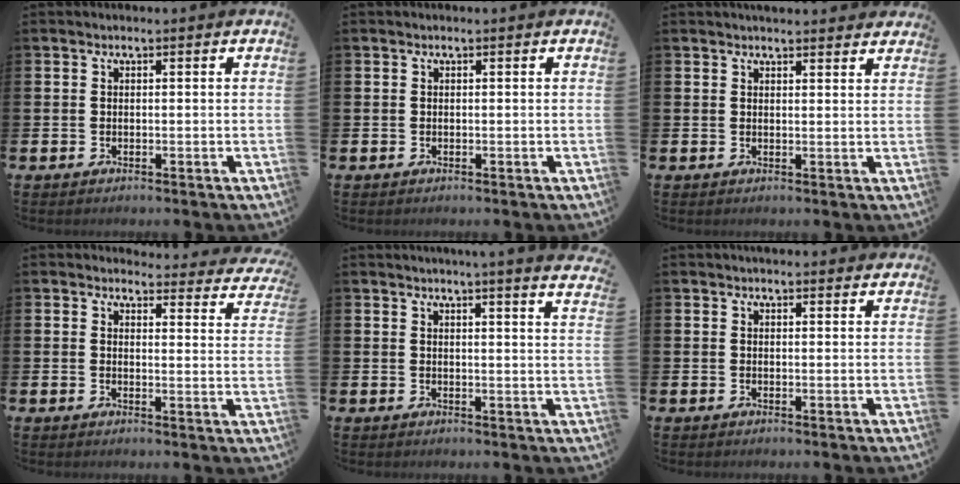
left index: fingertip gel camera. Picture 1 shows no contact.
{"total": 0.0}
{"total": 2.3, "force": [2.3, 0.1, -0.1], "torque": [0.012, -0.016, 0.040]}
{"total": 3.3, "force": [3.2, 0.8, 0.2], "torque": [-0.002, -0.030, 0.051]}
{"total": 3.7, "force": [3.5, -0.8, 0.5], "torque": [-0.002, -0.027, 0.060]}
{"total": 1.8, "force": [1.8, 0.2, 0.0], "torque": [0.010, -0.009, 0.030]}